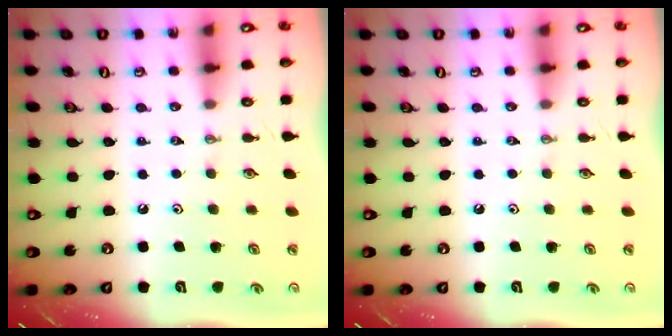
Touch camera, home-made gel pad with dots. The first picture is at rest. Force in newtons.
{"total": 0.0}